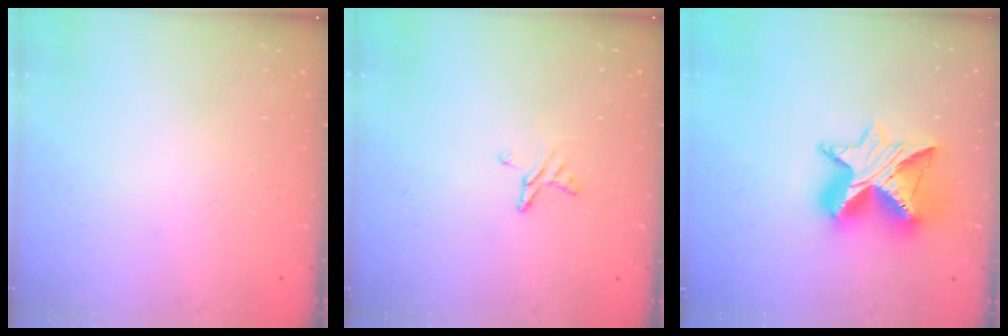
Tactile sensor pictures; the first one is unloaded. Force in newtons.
{"total": 4.4, "press": 4.4, "slide": 0.4}
{"total": 13.7, "press": 13.7, "slide": 1.1}